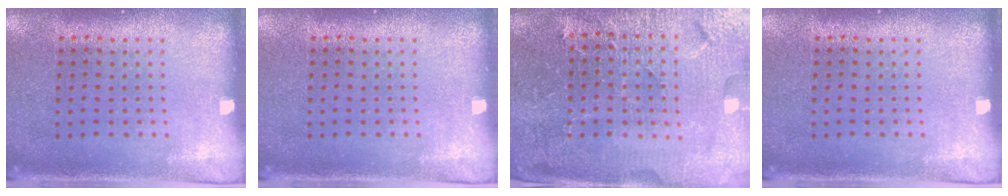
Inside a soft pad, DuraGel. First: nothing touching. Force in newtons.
{"total": 0.0}
{"total": 5.3, "press": 4.9, "slide": 2.2}
{"total": 0.0}